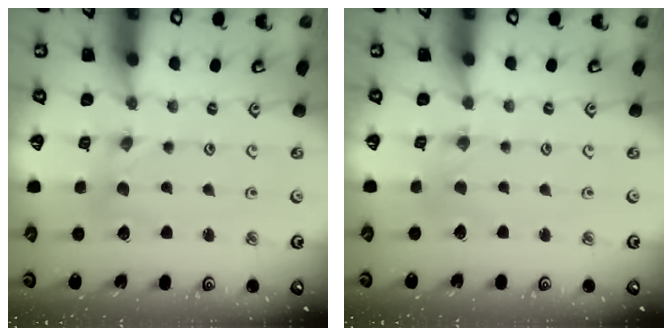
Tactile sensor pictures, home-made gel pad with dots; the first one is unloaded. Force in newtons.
{"total": 0.7, "press": 0.7, "slide": 0.2}